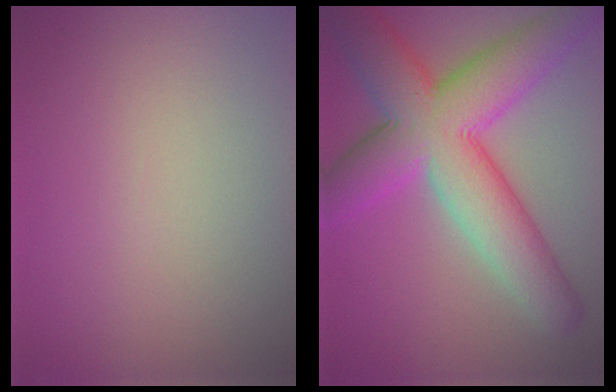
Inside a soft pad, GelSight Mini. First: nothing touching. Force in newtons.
{"total": 10.9, "press": 10.9, "slide": 0.1}